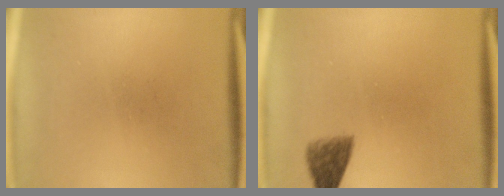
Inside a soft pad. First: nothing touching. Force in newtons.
{"total": 3.8}